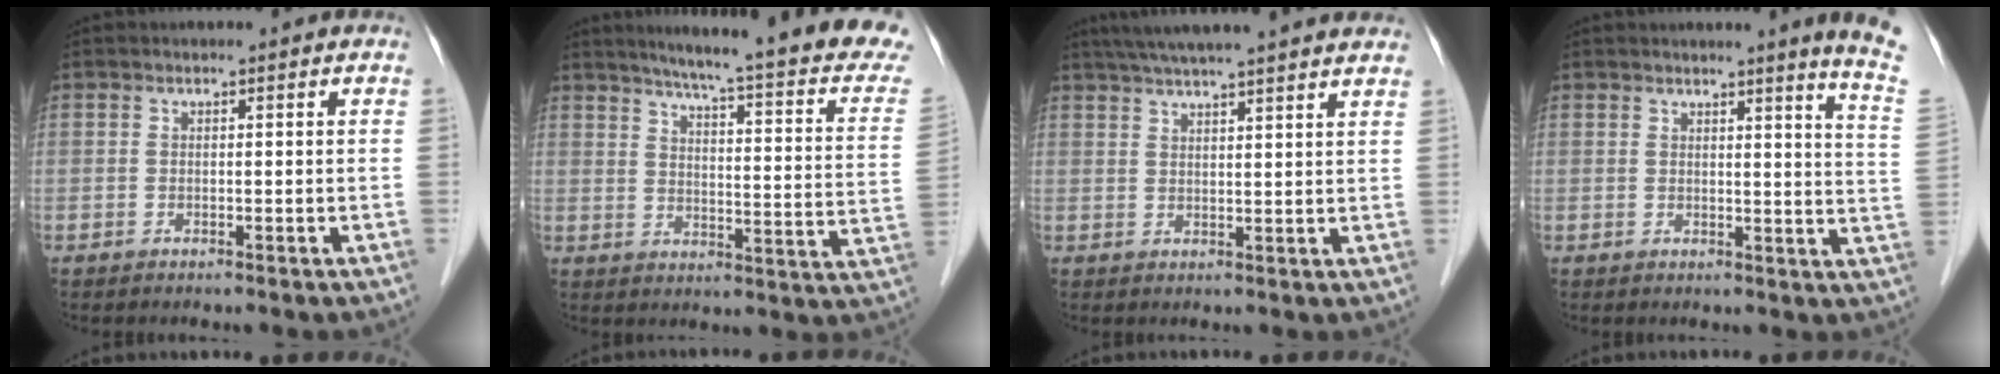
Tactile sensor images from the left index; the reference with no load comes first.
{"total": 23.0, "force": [18.9, 1.0, 13.1], "torque": [-0.176, -0.046, 0.221]}
{"total": 17.1, "force": [14.8, 0.4, 8.6], "torque": [-0.140, 0.037, 0.194]}
{"total": 8.0, "force": [6.5, -2.0, 4.3], "torque": [-0.047, -0.060, 0.050]}